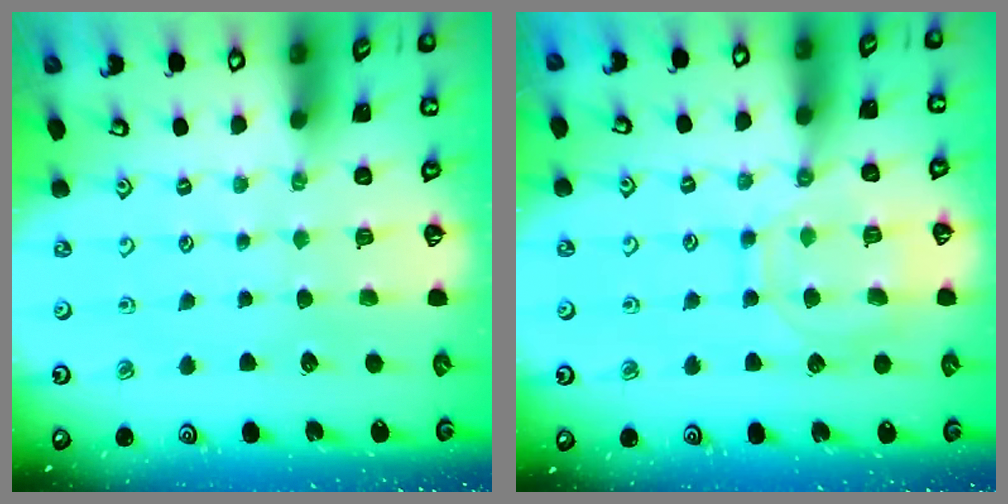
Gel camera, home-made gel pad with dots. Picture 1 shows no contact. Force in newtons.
{"total": 10.7, "press": 10.7, "slide": 1.0}